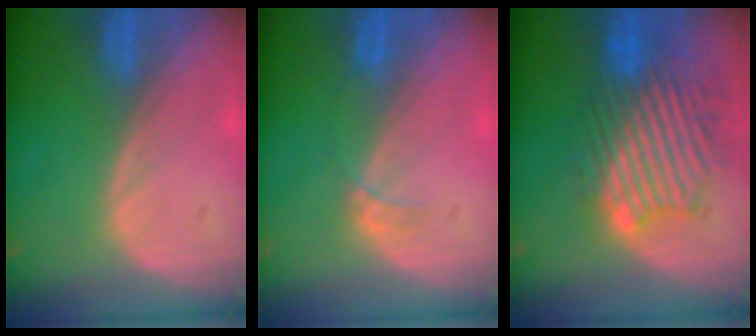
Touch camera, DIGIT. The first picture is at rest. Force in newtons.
{"total": 1.3, "press": 1.3, "slide": 0.1}
{"total": 10.8, "press": 10.1, "slide": 4.0}